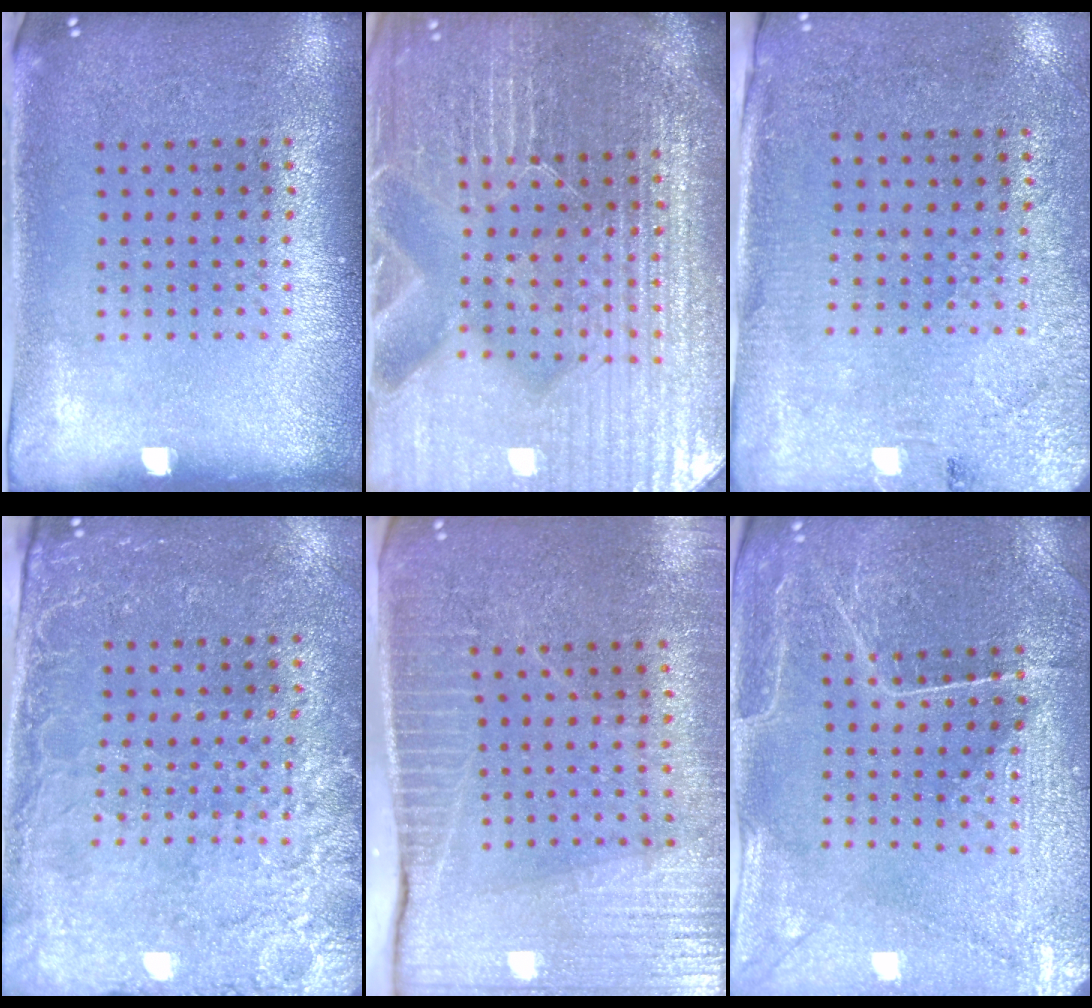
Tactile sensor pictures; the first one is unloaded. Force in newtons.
{"total": 6.0, "press": 5.5, "slide": 2.5}
{"total": 2.7, "press": 2.3, "slide": 1.4}
{"total": 2.7, "press": 2.4, "slide": 1.2}
{"total": 3.6, "press": 3.5, "slide": 0.9}
{"total": 1.3, "press": 1.3, "slide": 0.3}